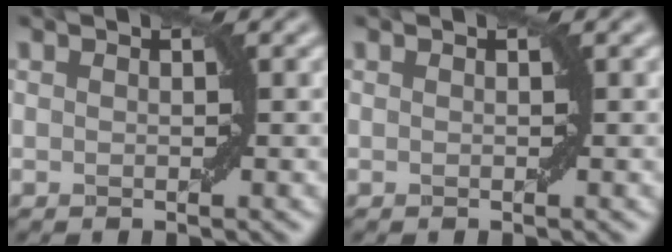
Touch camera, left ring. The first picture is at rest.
{"total": 0.0}